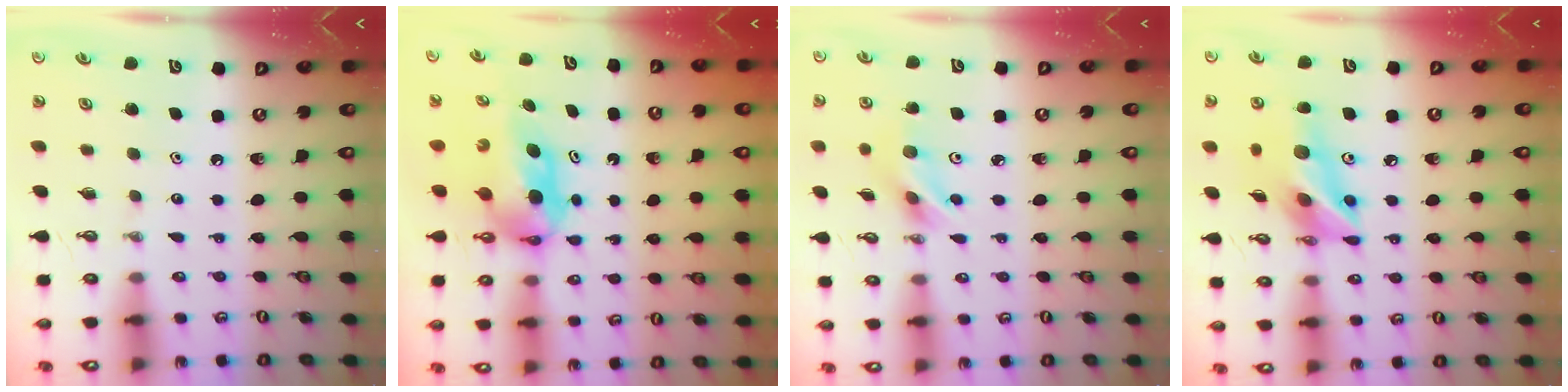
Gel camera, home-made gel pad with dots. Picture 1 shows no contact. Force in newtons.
{"total": 6.1, "press": 5.0, "slide": 3.6}
{"total": 8.0, "press": 6.5, "slide": 4.5}
{"total": 15.4, "press": 15.0, "slide": 3.5}